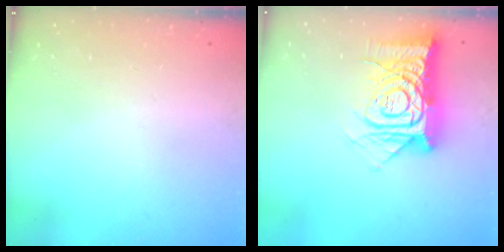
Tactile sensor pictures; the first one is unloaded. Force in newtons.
{"total": 17.8, "press": 17.8, "slide": 1.7}